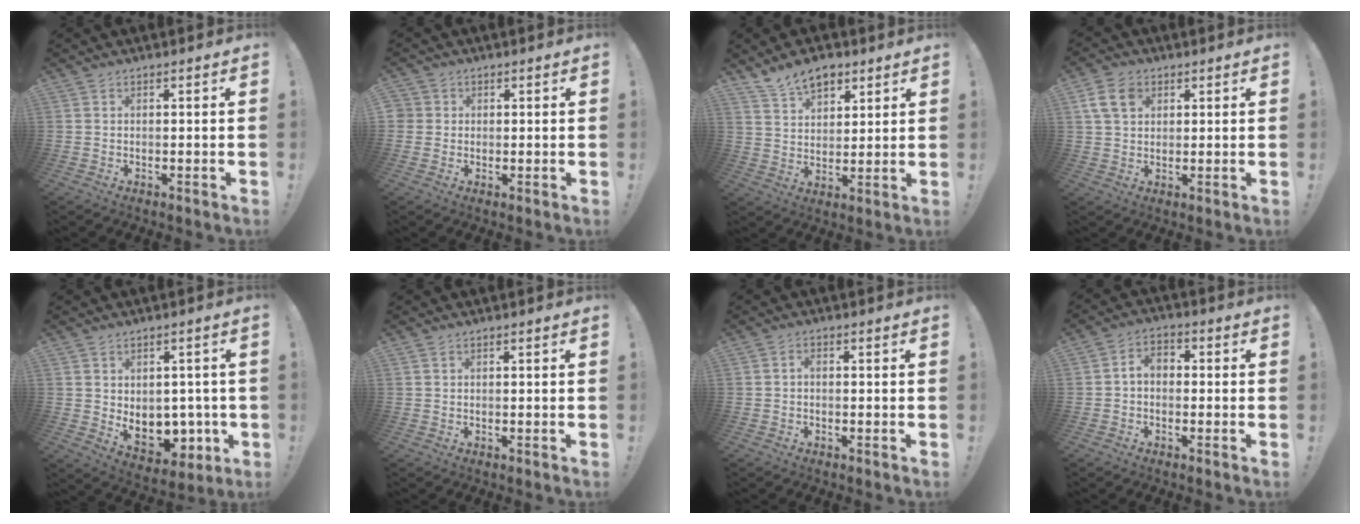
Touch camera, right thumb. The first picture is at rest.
{"total": 2.7, "force": [0.4, 2.7, 0.5], "torque": [-0.008, 0.002, 0.008]}
{"total": 9.3, "force": [6.5, 5.2, 4.1], "torque": [-0.077, -0.029, 0.127]}
{"total": 8.7, "force": [3.6, 6.1, 5.0], "torque": [-0.090, -0.004, 0.071]}
{"total": 9.3, "force": [0.1, 7.6, 5.3], "torque": [-0.064, -0.010, 0.018]}
{"total": 0.5, "force": [0.3, 0.3, 0.3], "torque": [-0.011, 0.002, 0.008]}
{"total": 1.2, "force": [-0.7, 0.4, 0.9], "torque": [-0.016, 0.005, -0.014]}
{"total": 4.4, "force": [-0.7, 2.8, 3.4], "torque": [-0.068, 0.009, -0.016]}